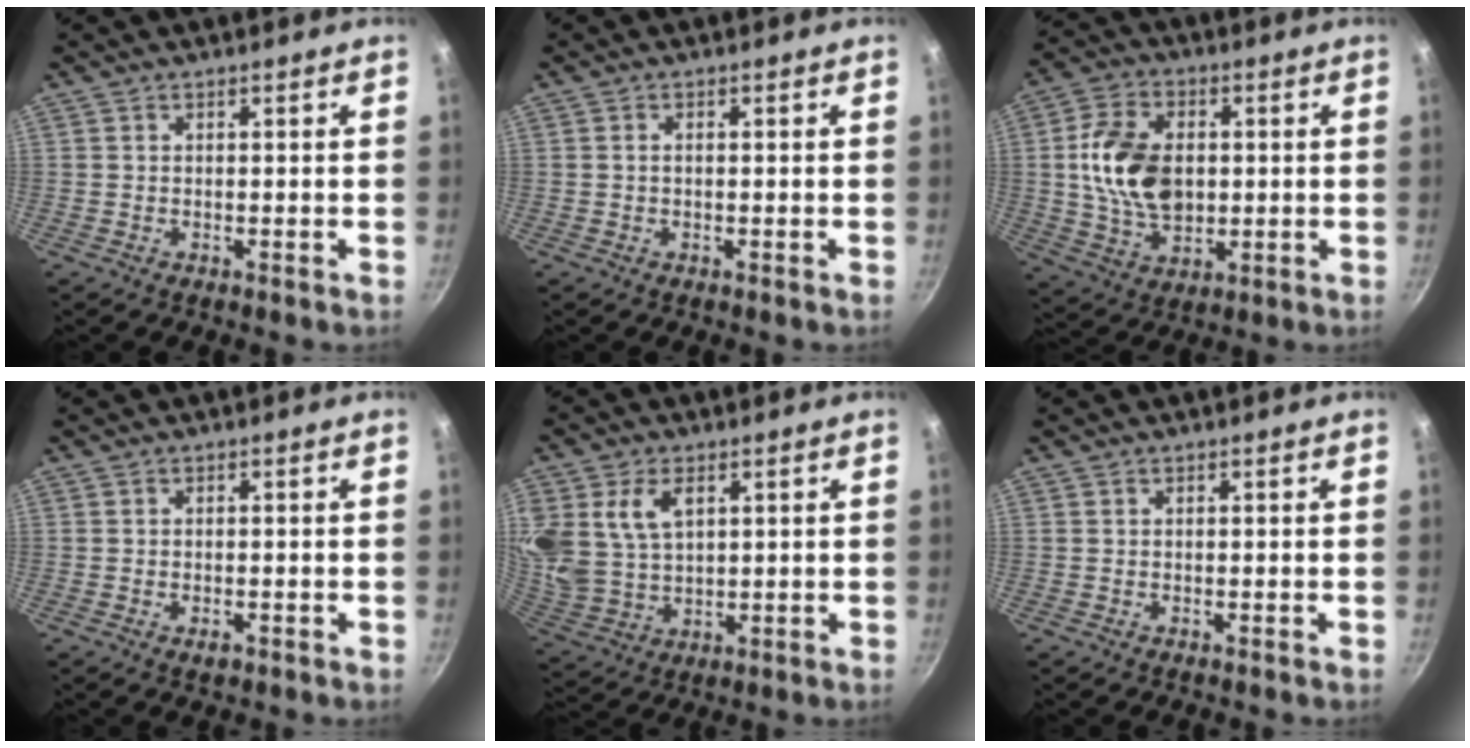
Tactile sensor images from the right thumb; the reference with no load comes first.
{"total": 0.8, "force": [0.0, 0.4, 0.7], "torque": [-0.013, 0.004, -0.002]}
{"total": 14.5, "force": [1.0, 9.8, 10.7], "torque": [-0.177, 0.001, 0.019]}
{"total": 1.7, "force": [-0.8, 0.9, 1.2], "torque": [-0.019, -0.001, -0.012]}
{"total": 12.7, "force": [4.3, 8.7, 8.2], "torque": [-0.161, -0.018, 0.094]}
{"total": 0.0}